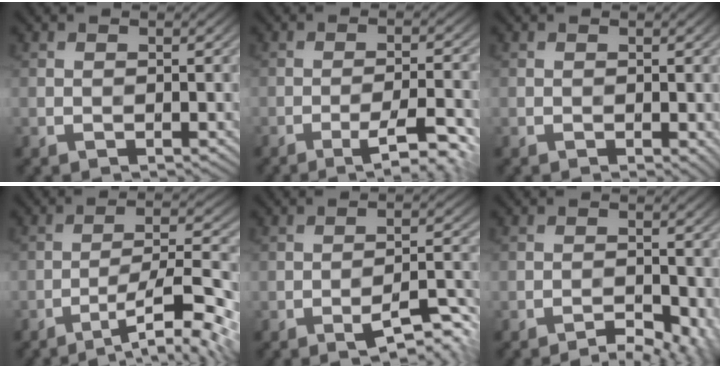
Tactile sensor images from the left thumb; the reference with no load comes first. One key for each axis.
{"total": 6.2, "fx": -3.6, "fy": 1.0, "fz": 4.9, "tx": -0.086, "ty": 0.007, "tz": -0.053}
{"total": 0.8, "fx": -0.1, "fy": 0.4, "fz": 0.7, "tx": -0.011, "ty": -0.004, "tz": -0.002}
{"total": 11.1, "fx": -7.0, "fy": 2.2, "fz": 8.3, "tx": -0.143, "ty": 0.008, "tz": -0.107}
{"total": 6.2, "fx": -4.1, "fy": 1.0, "fz": 4.5, "tx": -0.070, "ty": 0.012, "tz": -0.060}
{"total": 3.9, "fx": -2.8, "fy": 0.9, "fz": 2.6, "tx": -0.042, "ty": 0.002, "tz": -0.041}